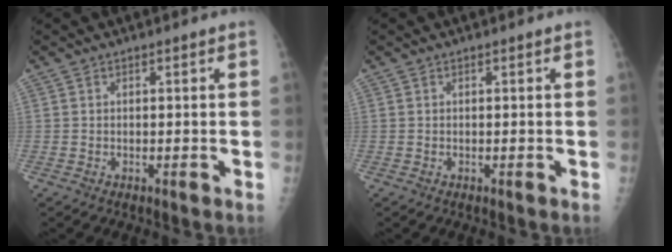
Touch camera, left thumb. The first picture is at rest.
{"total": 0.0}